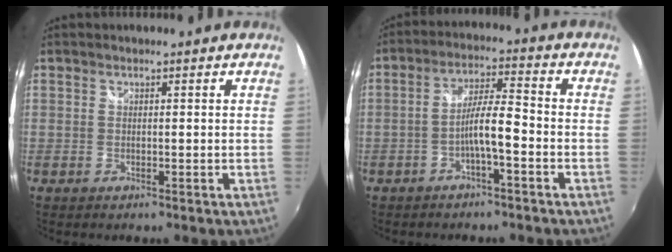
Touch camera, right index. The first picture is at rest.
{"total": 5.8, "force": [-2.8, 0.5, 5.0], "torque": [-0.101, 0.013, -0.049]}